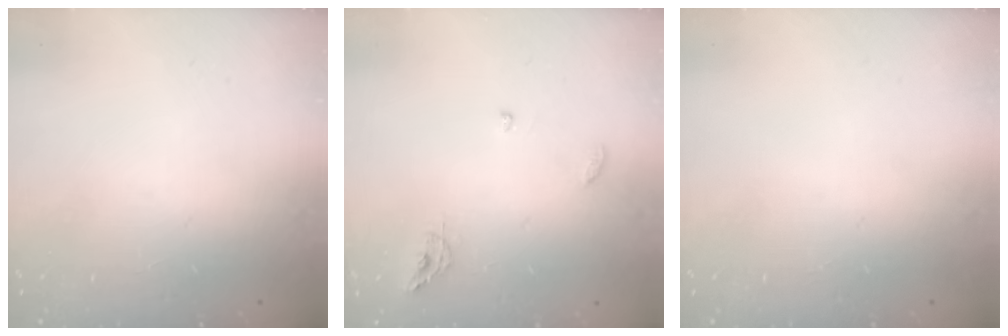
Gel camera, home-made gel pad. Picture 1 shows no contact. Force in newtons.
{"total": 6.4, "press": 6.4, "slide": 0.1}
{"total": 0.0}